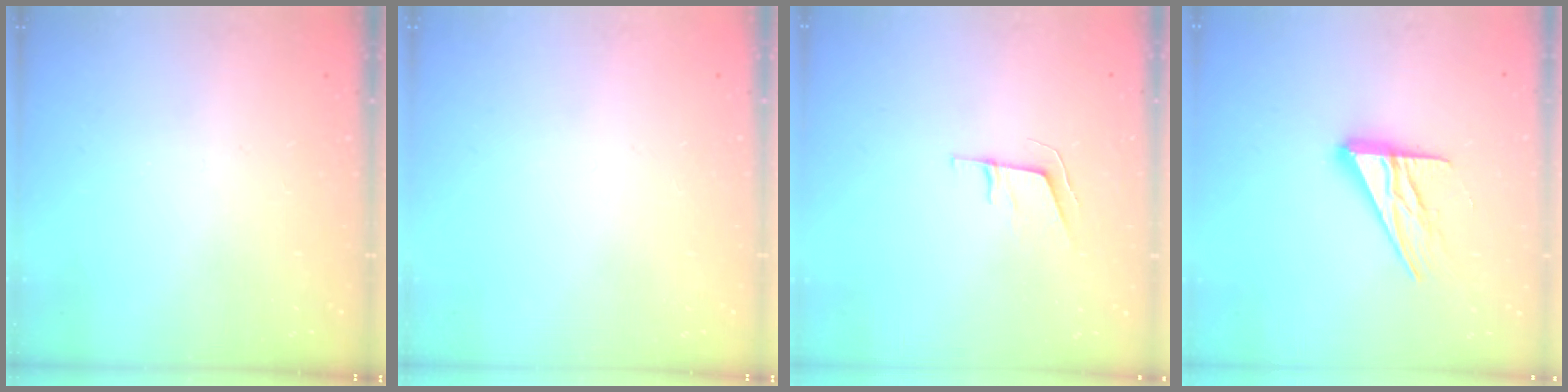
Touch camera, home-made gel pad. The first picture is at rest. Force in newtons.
{"total": 0.0}
{"total": 6.1, "press": 5.5, "slide": 2.7}
{"total": 13.9, "press": 13.8, "slide": 1.3}